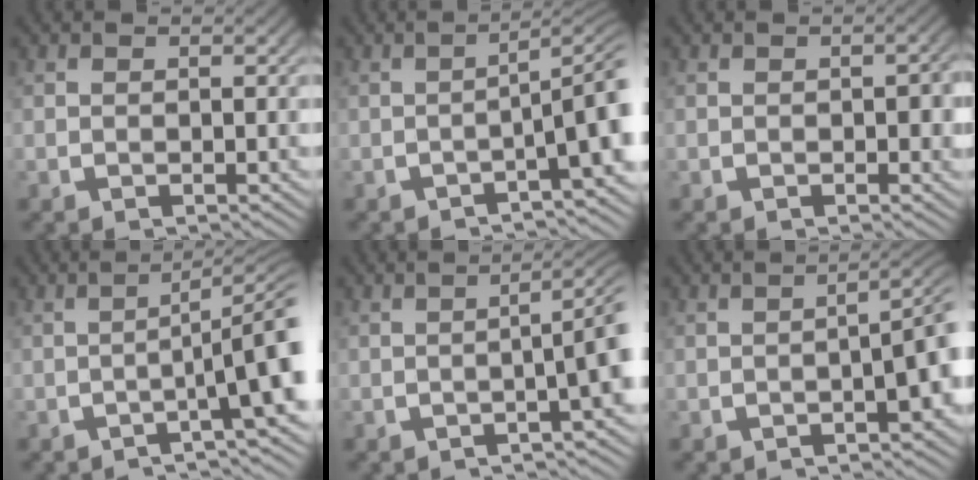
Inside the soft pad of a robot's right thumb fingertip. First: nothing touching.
{"total": 5.0, "force": [-1.5, 1.3, 4.6], "torque": [-0.069, -0.001, -0.021]}
{"total": 1.6, "force": [-0.4, 0.8, 1.4], "torque": [-0.017, -0.007, -0.004]}
{"total": 5.9, "force": [-1.2, 1.4, 5.5], "torque": [-0.081, -0.004, -0.017]}
{"total": 4.1, "force": [-0.5, 1.0, 4.0], "torque": [-0.056, 0.007, -0.011]}
{"total": 4.8, "force": [-0.4, 1.9, 4.3], "torque": [-0.050, 0.006, -0.009]}